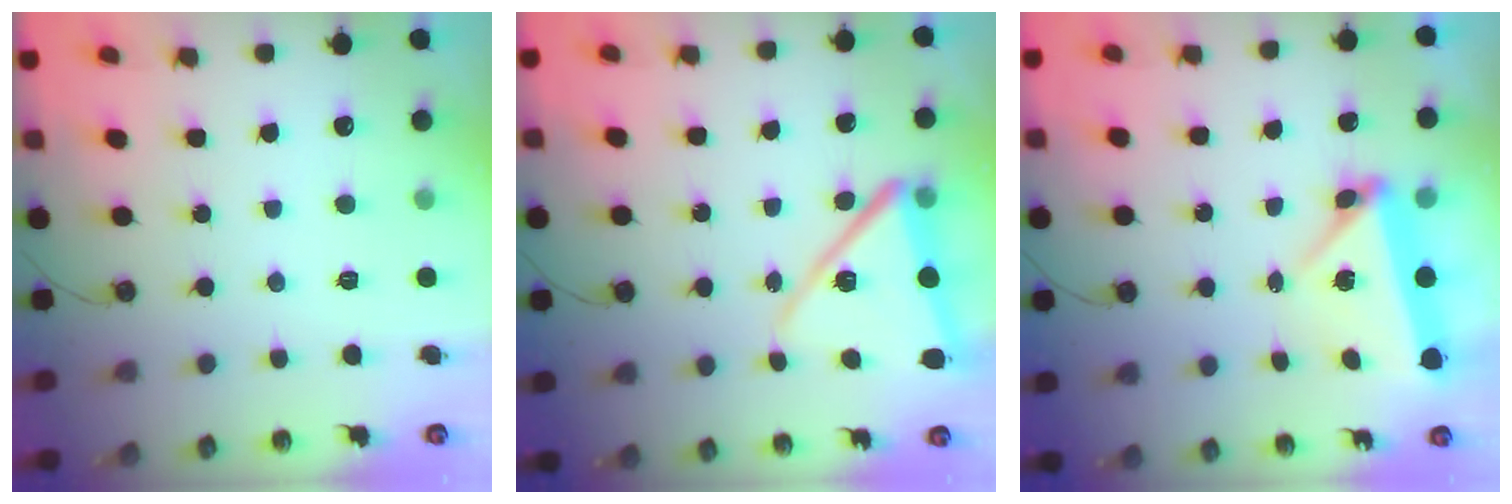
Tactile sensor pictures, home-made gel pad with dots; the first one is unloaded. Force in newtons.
{"total": 13.5, "press": 13.5, "slide": 0.8}
{"total": 5.9, "press": 5.2, "slide": 2.6}